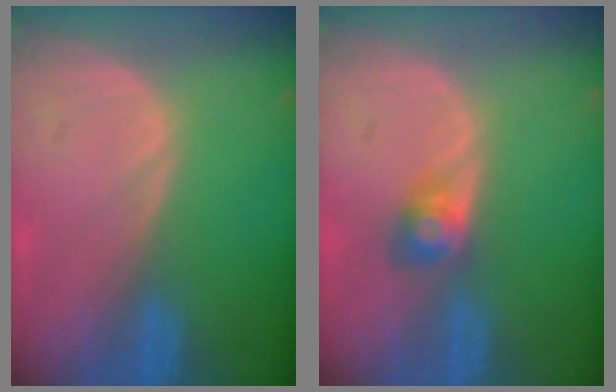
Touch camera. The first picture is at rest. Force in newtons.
{"total": 2.6, "press": 2.6, "slide": 0.1}